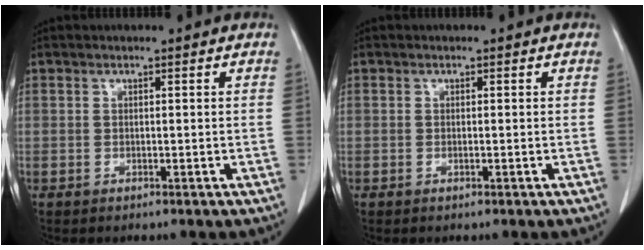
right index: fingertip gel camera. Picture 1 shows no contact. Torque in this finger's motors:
{"motor_torque": [-0.02, 0.03, -0.02, 0.01]}